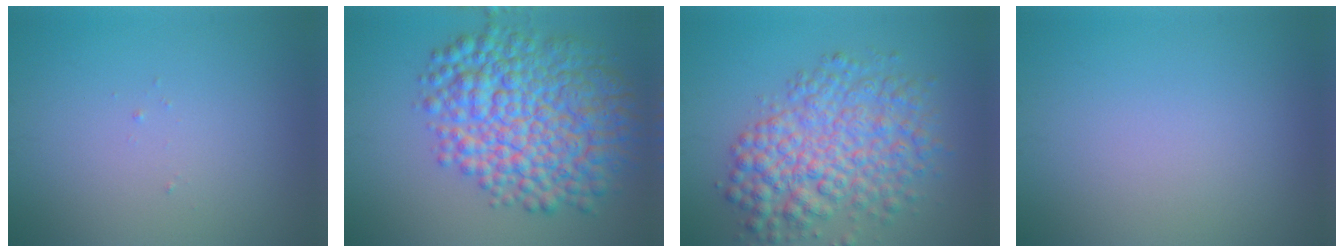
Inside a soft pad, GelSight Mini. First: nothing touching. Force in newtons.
{"total": 11.1, "press": 11.1, "slide": 0.2}
{"total": 7.6, "press": 7.6, "slide": 0.2}
{"total": 0.0}